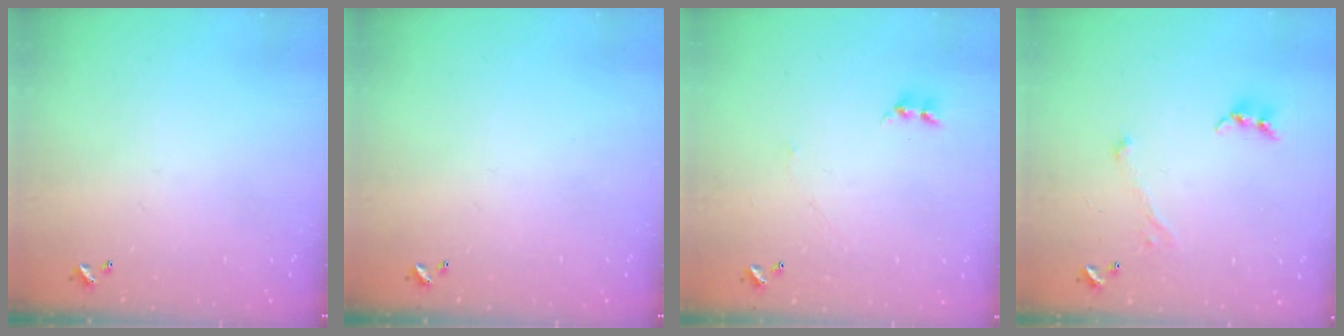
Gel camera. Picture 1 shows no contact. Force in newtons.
{"total": 0.0}
{"total": 0.9, "press": 0.8, "slide": 0.4}
{"total": 0.8, "press": 0.7, "slide": 0.4}